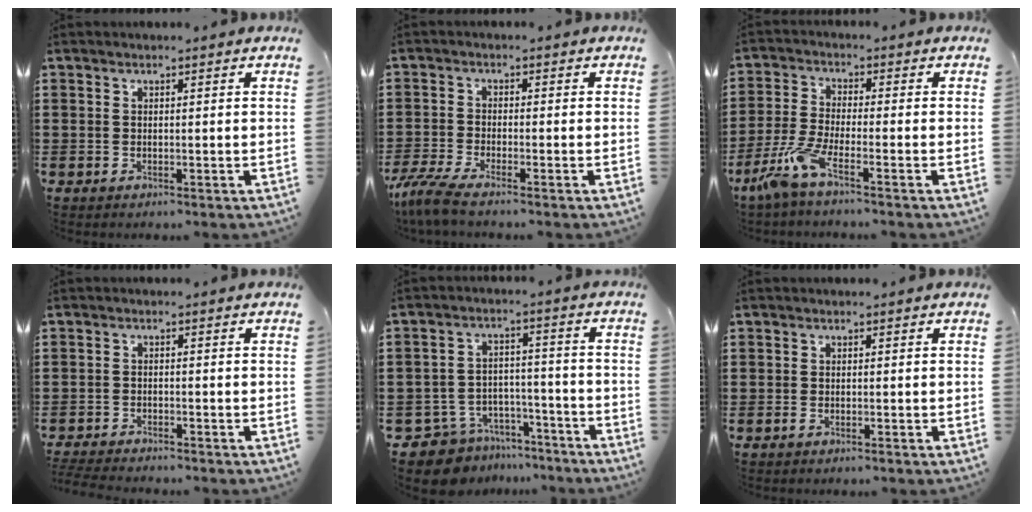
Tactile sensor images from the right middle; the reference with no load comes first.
{"total": 4.1, "force": [-3.4, 0.0, 2.2], "torque": [-0.075, -0.023, -0.075]}
{"total": 5.9, "force": [-4.0, 0.7, 4.2], "torque": [-0.112, -0.020, -0.082]}
{"total": 2.8, "force": [-2.8, -0.1, 0.2], "torque": [-0.015, -0.008, -0.059]}
{"total": 8.5, "force": [-8.1, 2.3, 1.0], "torque": [-0.028, 0.024, -0.158]}
{"total": 0.6, "force": [-0.5, 0.1, 0.4], "torque": [-0.009, -0.002, -0.008]}